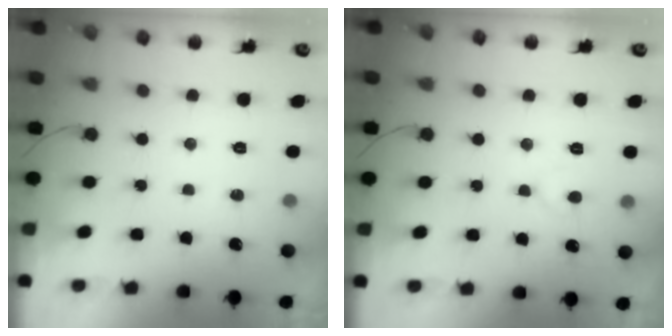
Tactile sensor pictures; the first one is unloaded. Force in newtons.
{"total": 5.8, "press": 5.8, "slide": 0.5}